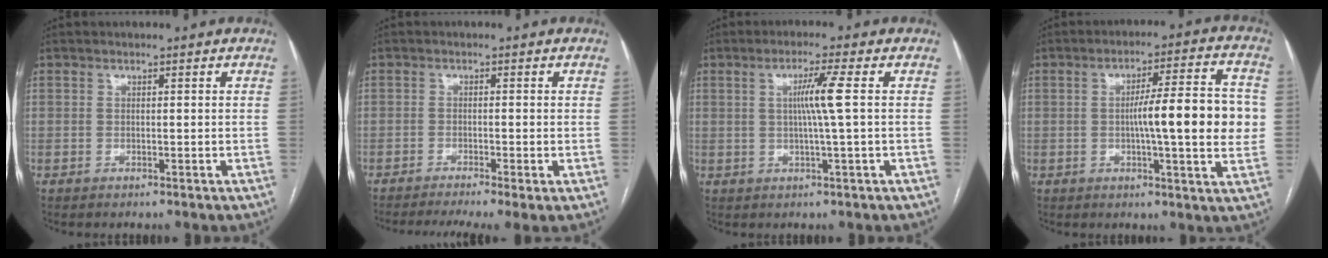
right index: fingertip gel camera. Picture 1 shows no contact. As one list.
[{"total": 7.5, "force": [-5.5, 0.3, 5.1], "torque": [-0.078, -0.010, -0.087]}, {"total": 4.9, "force": [0.6, -1.2, 4.7], "torque": [-0.087, 0.001, 0.012]}, {"total": 14.0, "force": [-0.3, 0.7, 14.0], "torque": [-0.200, 0.015, -0.008]}]